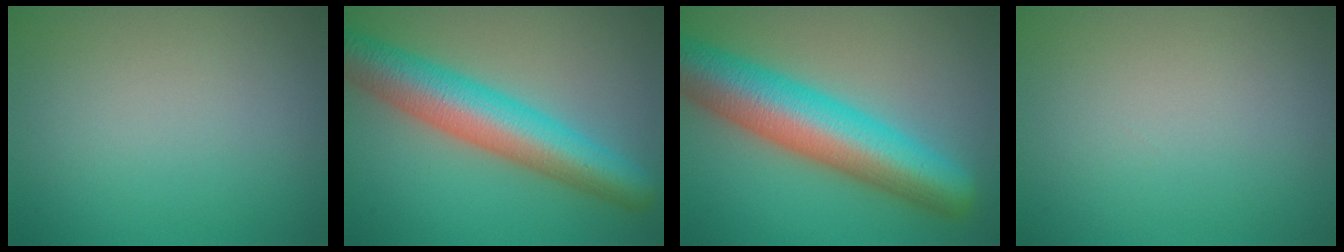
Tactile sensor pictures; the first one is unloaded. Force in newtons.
{"total": 8.5, "press": 8.5, "slide": 0.2}
{"total": 10.7, "press": 10.7, "slide": 0.2}
{"total": 0.0}